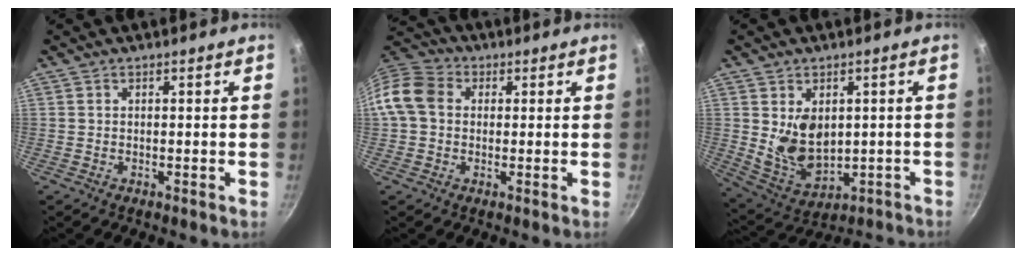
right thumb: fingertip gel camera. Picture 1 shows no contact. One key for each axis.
{"total": 9.7, "fx": 0.8, "fy": 7.9, "fz": 5.6, "tx": -0.088, "ty": 0.023, "tz": -0.005}
{"total": 9.0, "fx": 0.0, "fy": 6.5, "fz": 6.2, "tx": -0.081, "ty": -0.009, "tz": 0.028}